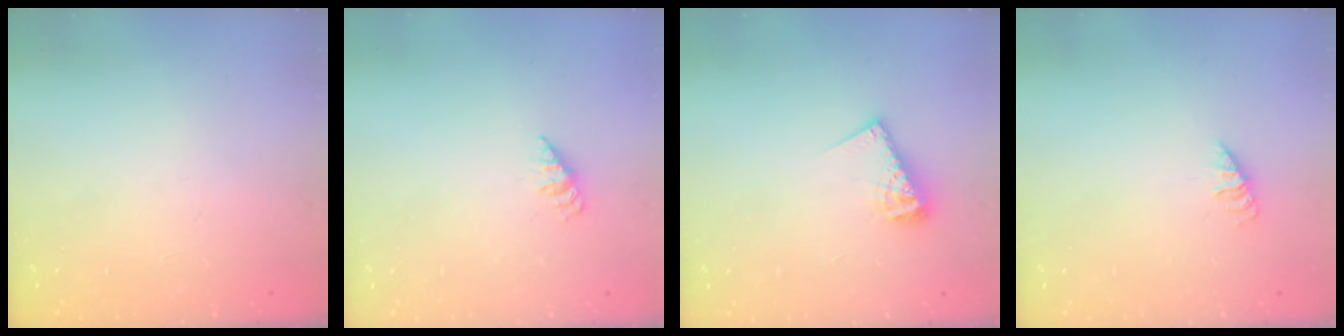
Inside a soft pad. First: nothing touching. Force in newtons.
{"total": 1.6, "press": 1.6, "slide": 0.2}
{"total": 8.2, "press": 8.2, "slide": 0.7}
{"total": 0.6, "press": 0.6, "slide": 0.2}